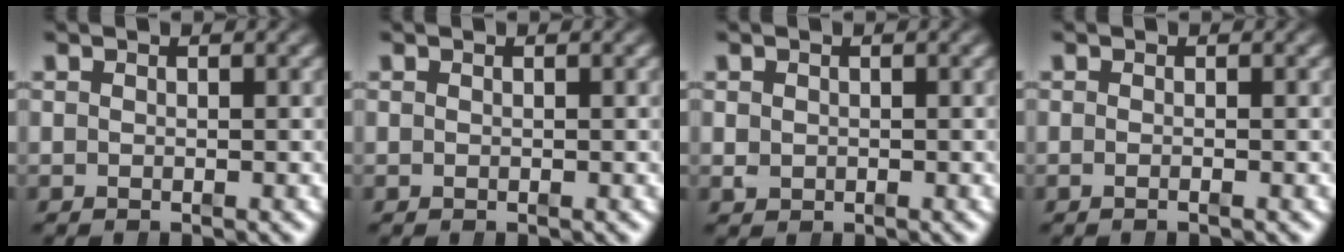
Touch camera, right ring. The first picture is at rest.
{"total": 0.0}
{"total": 0.7, "force": [-0.2, 0.6, 0.3], "torque": [-0.012, -0.013, 0.007]}
{"total": 0.6, "force": [-0.4, 0.0, 0.4], "torque": [-0.010, 0.001, -0.009]}